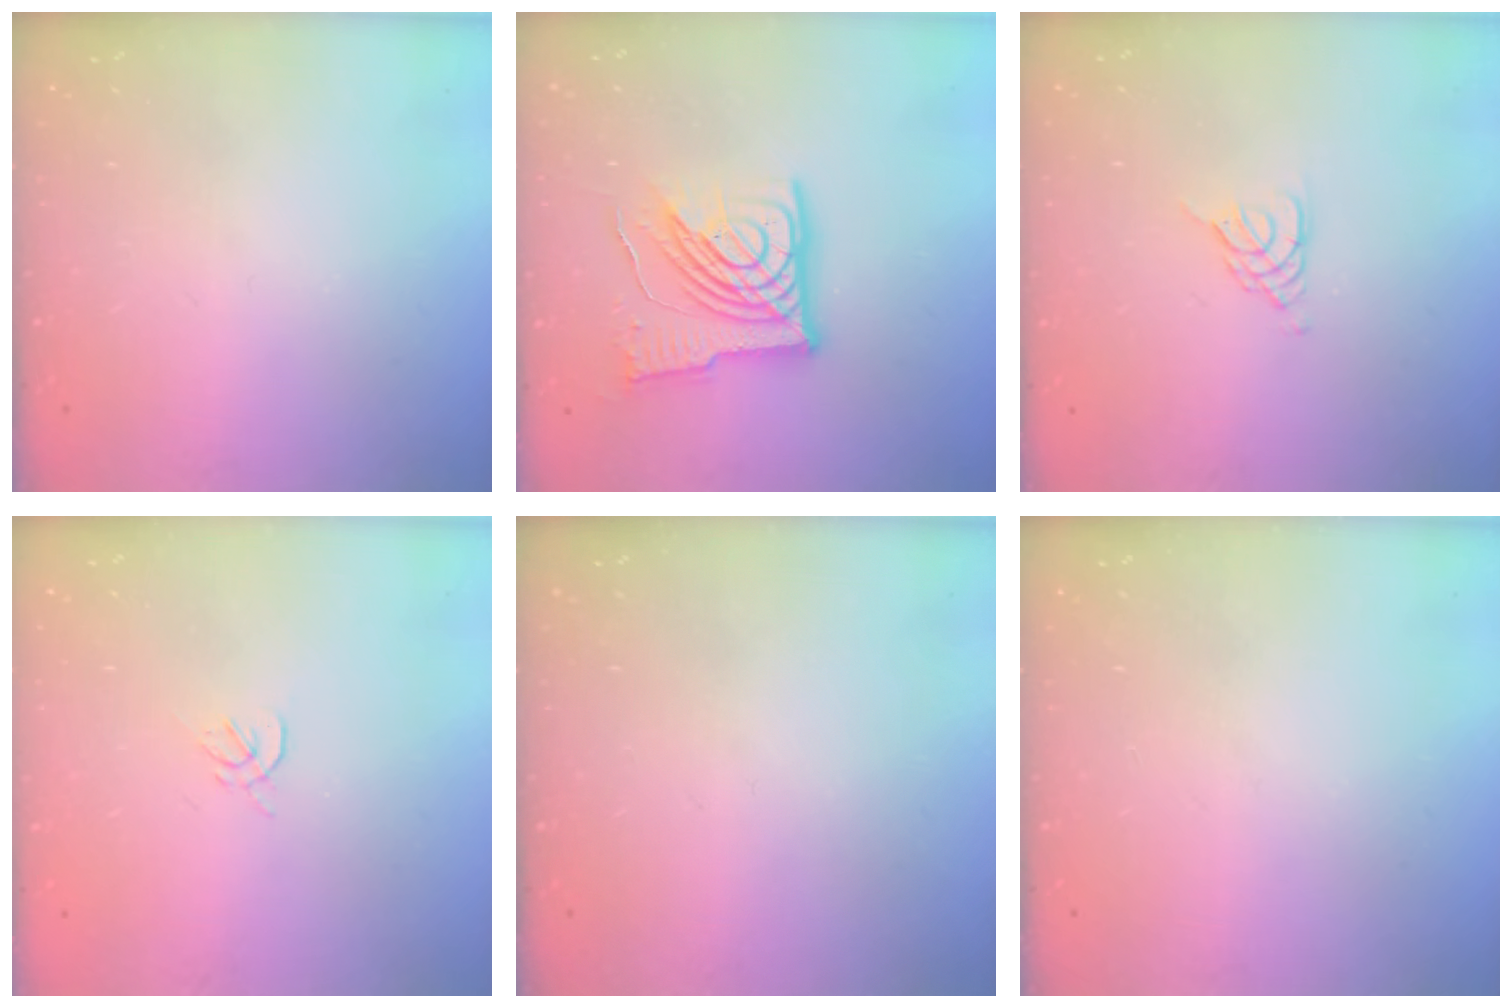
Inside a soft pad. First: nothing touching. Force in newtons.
{"total": 17.1, "press": 16.9, "slide": 2.3}
{"total": 4.1, "press": 4.1, "slide": 0.6}
{"total": 1.6, "press": 1.5, "slide": 0.6}
{"total": 0.0}
{"total": 0.0}